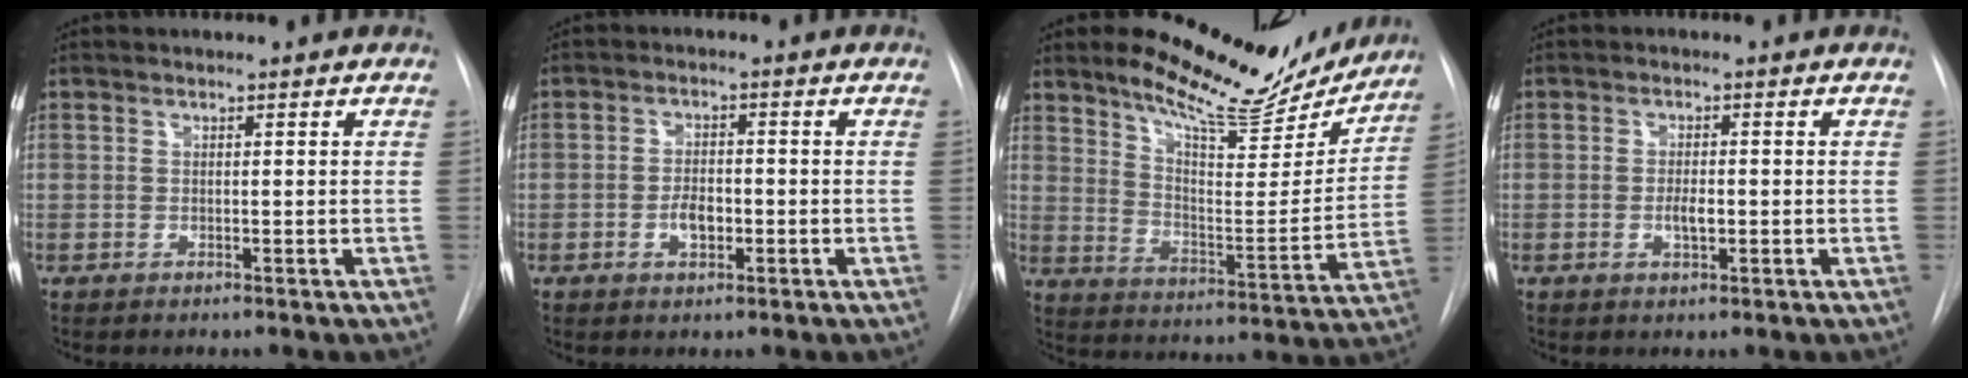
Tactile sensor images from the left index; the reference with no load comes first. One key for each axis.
{"total": 3.4, "fx": -1.1, "fy": 1.8, "fz": 2.7, "tx": -0.046, "ty": 0.003, "tz": -0.017}
{"total": 17.9, "fx": 15.9, "fy": 4.3, "fz": 7.0, "tx": -0.102, "ty": -0.034, "tz": 0.223}
{"total": 2.5, "fx": -0.6, "fy": 0.9, "fz": 2.3, "tx": -0.043, "ty": 0.000, "tz": -0.009}